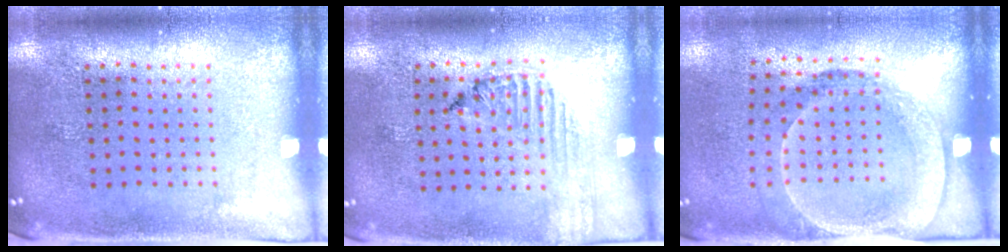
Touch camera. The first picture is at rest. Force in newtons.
{"total": 1.3, "press": 1.3, "slide": 0.2}
{"total": 1.7, "press": 1.3, "slide": 1.1}